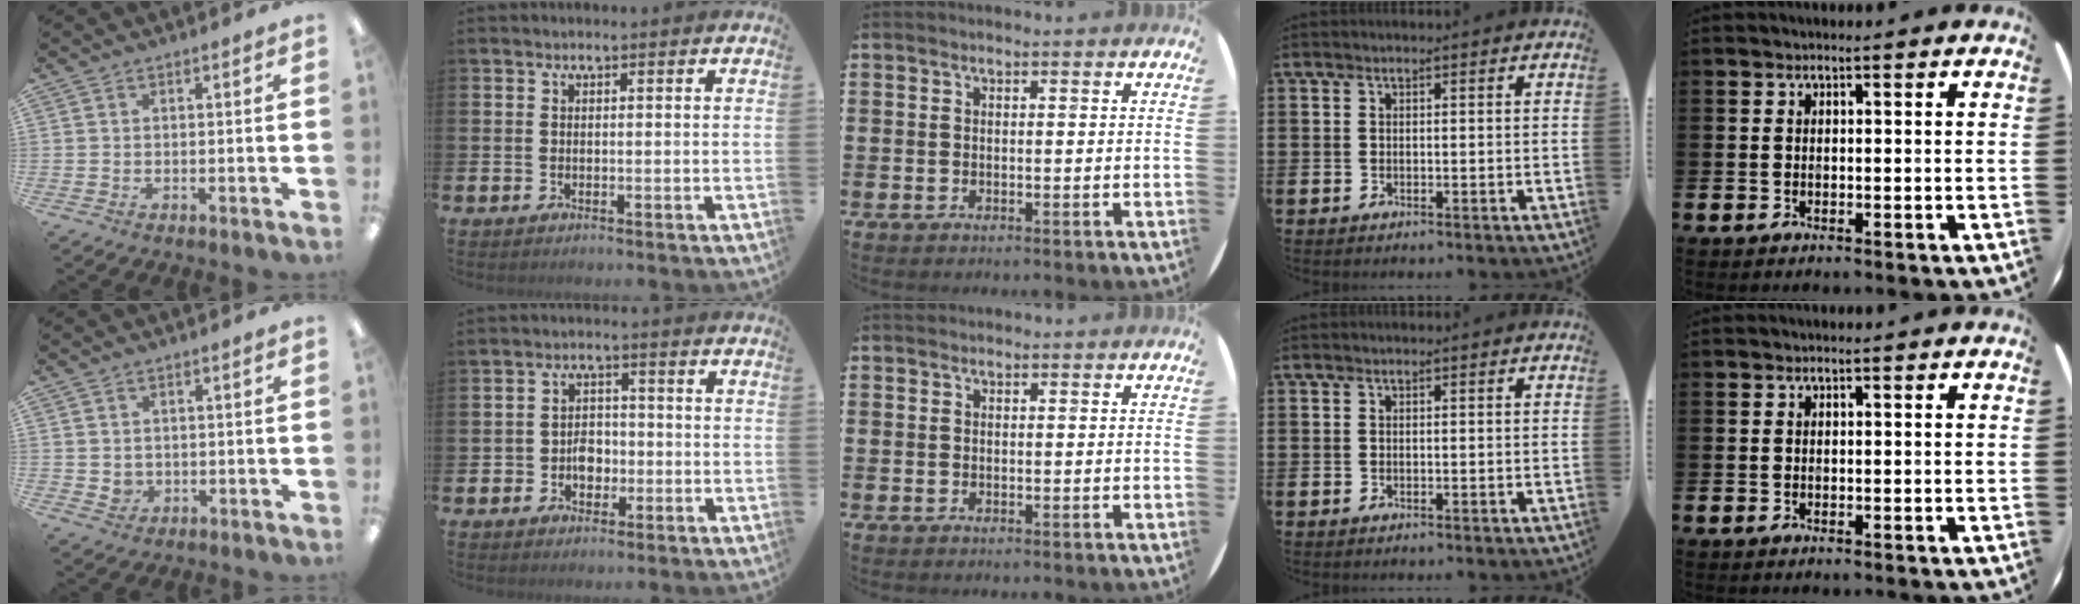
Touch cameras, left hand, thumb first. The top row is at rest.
{"thumb": {"total": 2.3, "force": [0.4, 2.1, 0.7], "torque": [-0.007, -0.001, 0.007]}, "index": {"total": 3.5, "force": [-1.1, 2.8, 1.8], "torque": [-0.030, 0.004, -0.026]}}